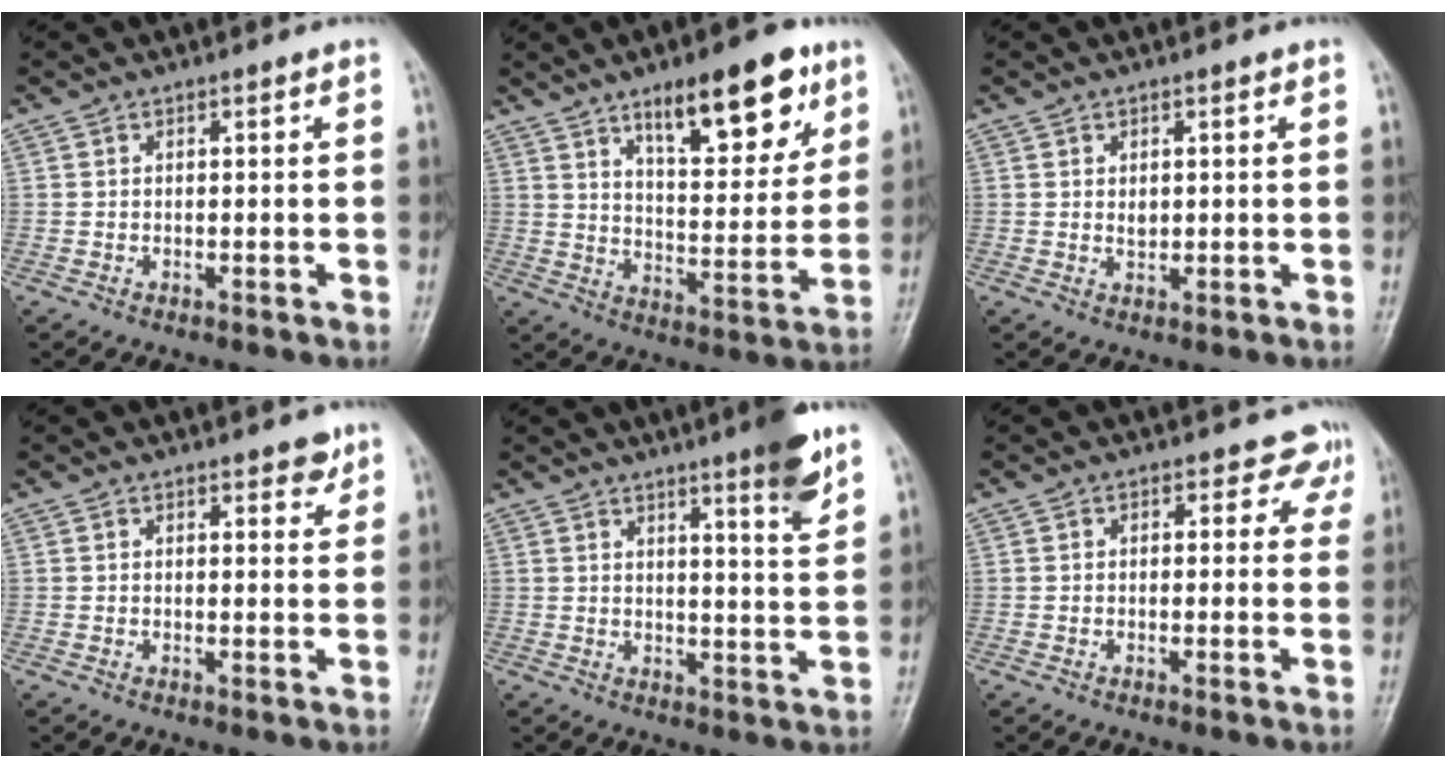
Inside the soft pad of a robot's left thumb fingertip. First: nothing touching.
{"total": 17.1, "force": [10.0, 6.2, 12.4], "torque": [-0.140, -0.050, 0.155]}
{"total": 1.7, "force": [0.4, 1.2, 1.2], "torque": [-0.015, -0.004, 0.008]}
{"total": 2.7, "force": [1.9, 1.2, 1.5], "torque": [-0.004, -0.011, 0.024]}
{"total": 8.2, "force": [5.2, 0.6, 6.2], "torque": [-0.078, -0.034, 0.070]}
{"total": 3.5, "force": [2.1, 2.6, 0.9], "torque": [0.025, -0.007, 0.011]}